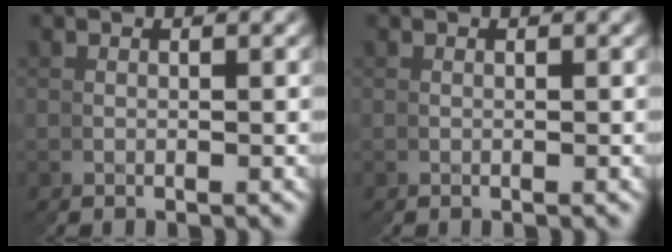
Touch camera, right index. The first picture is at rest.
{"total": 0.0}